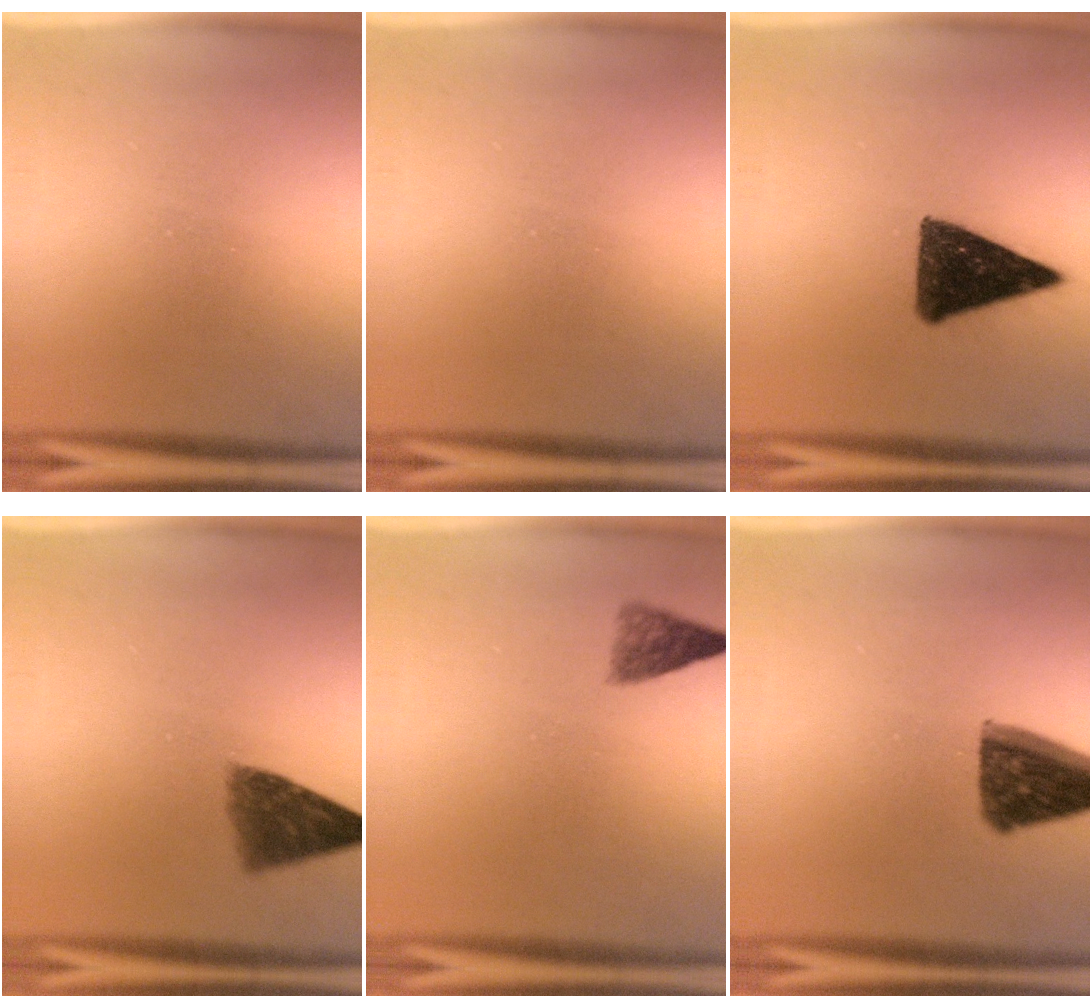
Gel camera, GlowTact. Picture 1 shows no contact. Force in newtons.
{"total": 0.0}
{"total": 11.5}
{"total": 7.2}
{"total": 2.9}
{"total": 11.1}